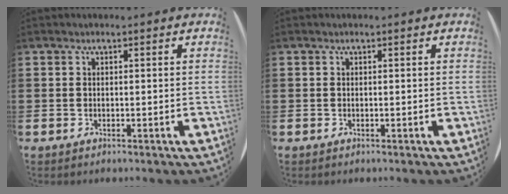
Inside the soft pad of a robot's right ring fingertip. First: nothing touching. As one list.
[{"total": 0.0}]